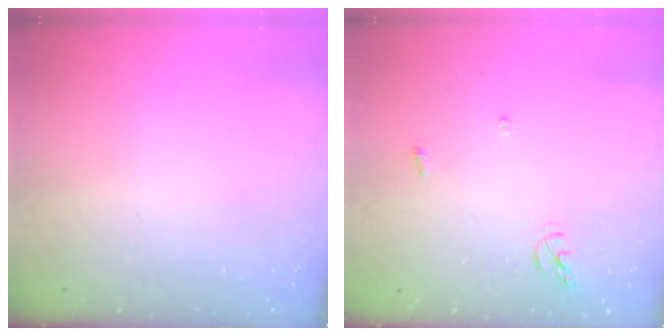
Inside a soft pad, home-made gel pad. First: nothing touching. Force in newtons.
{"total": 5.6, "press": 5.6, "slide": 0.4}